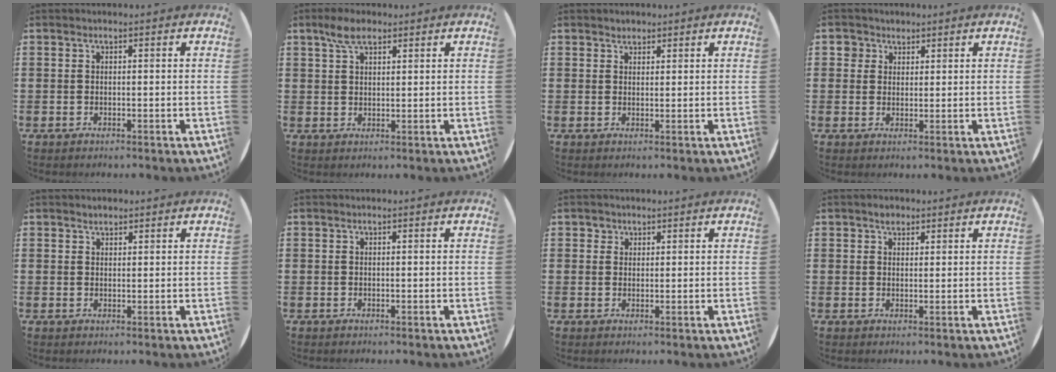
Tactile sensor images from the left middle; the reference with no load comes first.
{"total": 4.3, "force": [3.0, 1.9, 2.5], "torque": [-0.047, 0.005, 0.052]}
{"total": 1.4, "force": [1.3, 0.5, 0.0], "torque": [0.007, -0.002, 0.023]}
{"total": 2.3, "force": [1.6, 1.7, 0.0], "torque": [0.010, 0.001, 0.028]}
{"total": 1.2, "force": [1.1, 0.4, 0.2], "torque": [-0.004, 0.003, 0.021]}
{"total": 0.0}
{"total": 1.4, "force": [1.0, 0.9, 0.0], "torque": [0.014, -0.004, 0.017]}
{"total": 1.6, "force": [1.3, 0.9, 0.5], "torque": [0.005, -0.002, 0.021]}